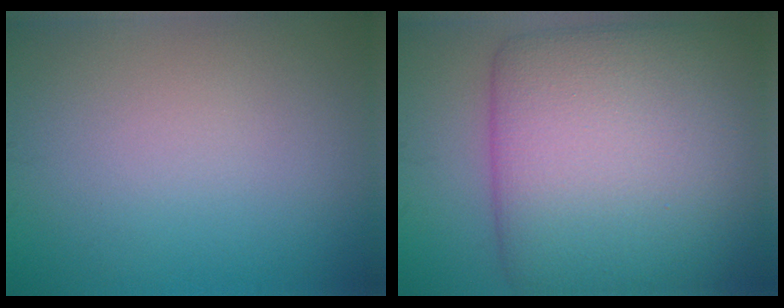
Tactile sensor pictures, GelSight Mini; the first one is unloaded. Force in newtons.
{"total": 14.4, "press": 14.4, "slide": 0.5}